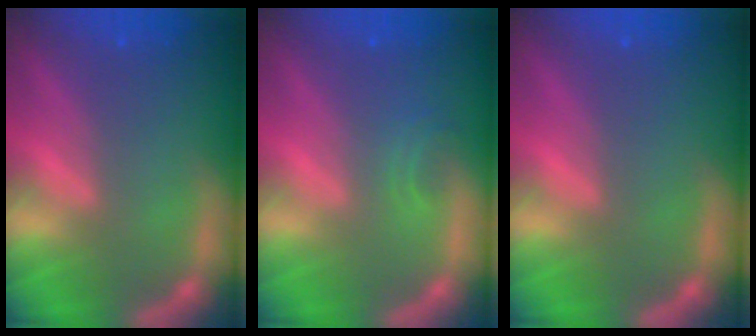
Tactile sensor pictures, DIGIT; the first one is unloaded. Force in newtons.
{"total": 1.4}
{"total": 0.0}